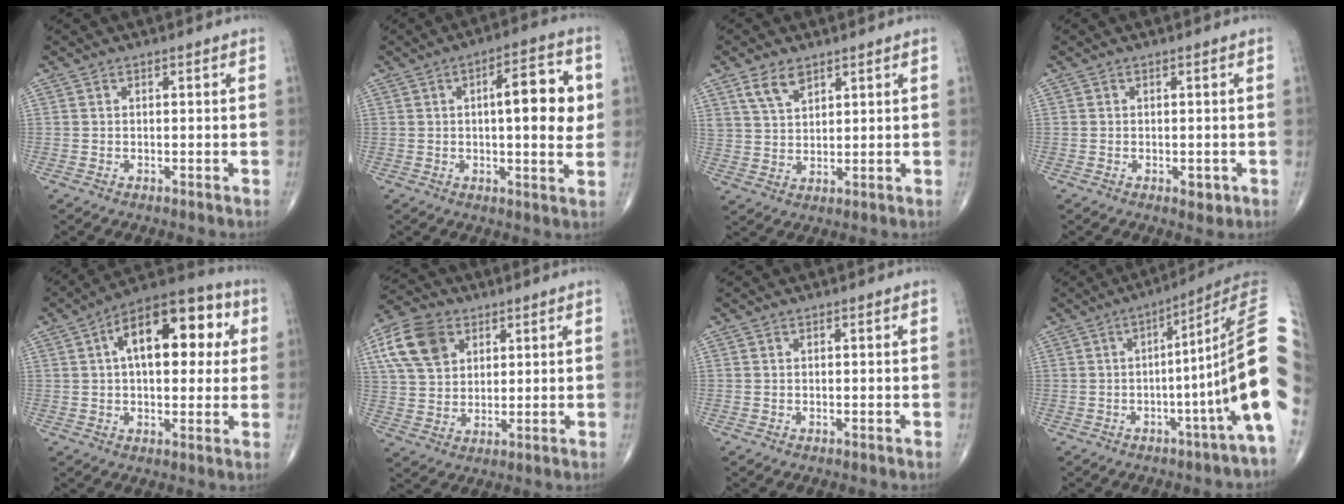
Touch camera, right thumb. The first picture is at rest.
{"total": 12.5, "force": [1.6, 3.8, 11.8], "torque": [-0.141, 0.005, 0.019]}
{"total": 5.4, "force": [3.5, 2.9, 3.0], "torque": [-0.048, -0.018, 0.074]}
{"total": 1.9, "force": [-0.6, 1.1, 1.4], "torque": [-0.008, -0.001, -0.004]}
{"total": 18.5, "force": [4.6, 9.6, 15.2], "torque": [-0.189, 0.025, 0.057]}
{"total": 11.5, "force": [4.7, 8.1, 6.5], "torque": [-0.110, -0.004, 0.086]}
{"total": 0.0}
{"total": 15.2, "force": [-0.8, -0.9, 15.2], "torque": [-0.187, 0.026, -0.023]}